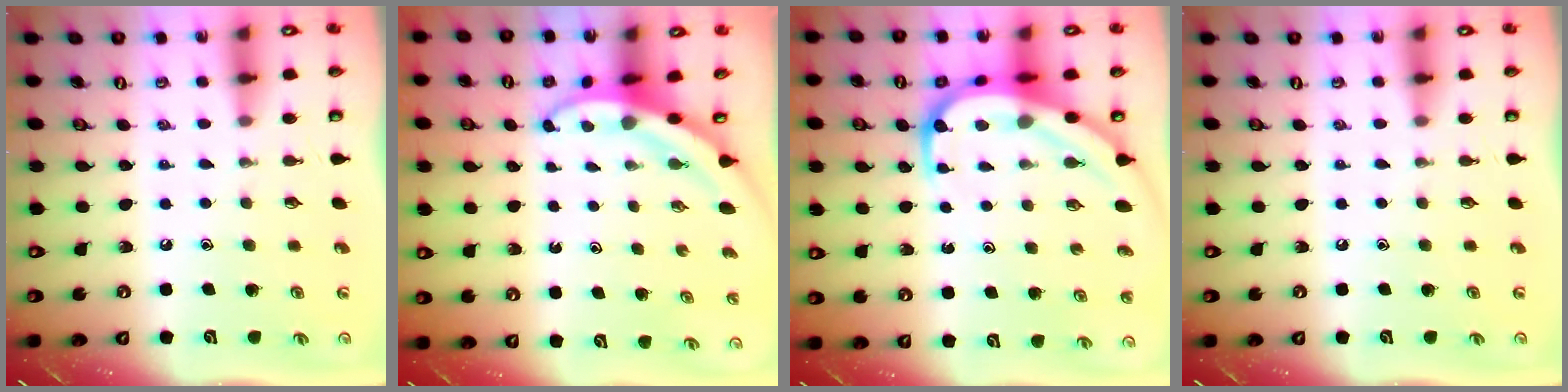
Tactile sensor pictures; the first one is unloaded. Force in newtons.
{"total": 3.8, "press": 3.8, "slide": 0.5}
{"total": 11.3, "press": 11.3, "slide": 1.1}
{"total": 0.0}